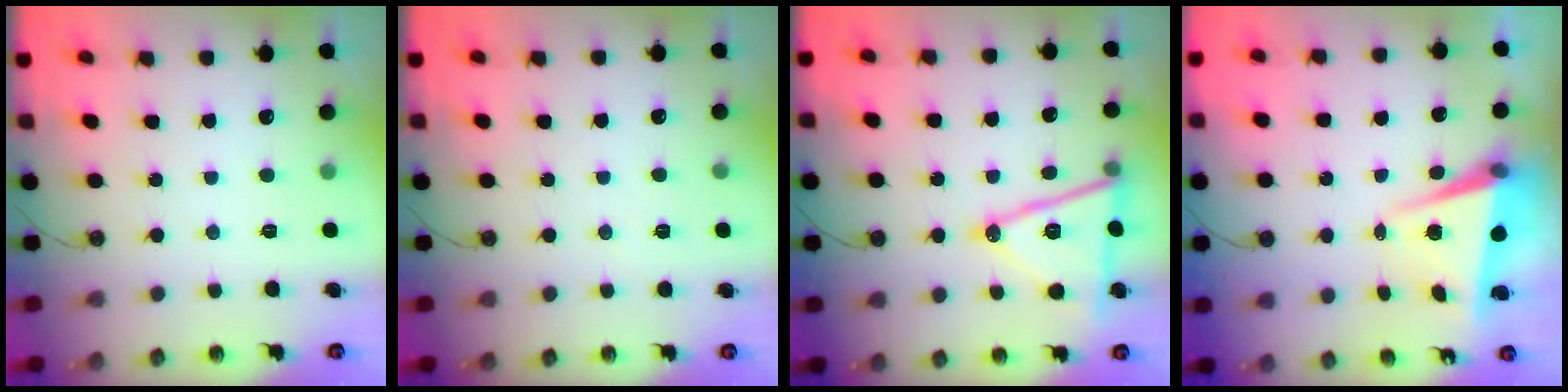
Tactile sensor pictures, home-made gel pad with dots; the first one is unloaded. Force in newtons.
{"total": 5.2, "press": 2.6, "slide": 4.5}
{"total": 15.5, "press": 15.0, "slide": 3.8}
{"total": 5.7, "press": 5.3, "slide": 2.0}